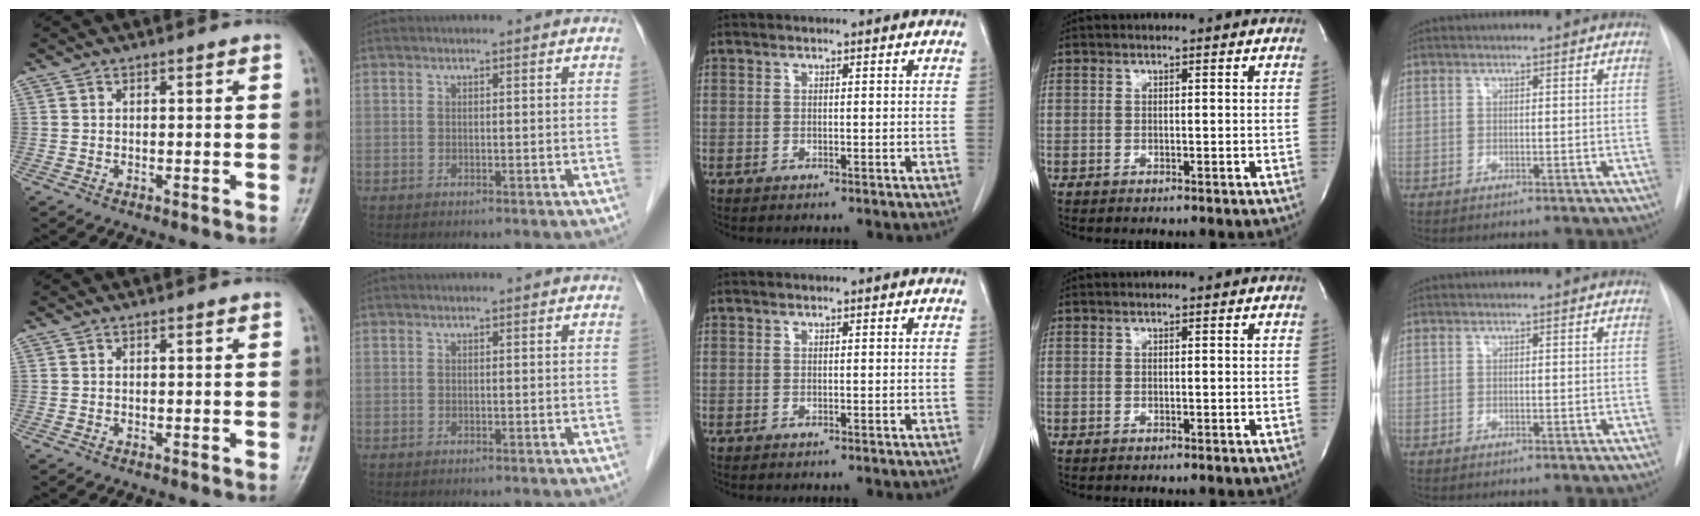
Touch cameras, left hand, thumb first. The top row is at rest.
{}